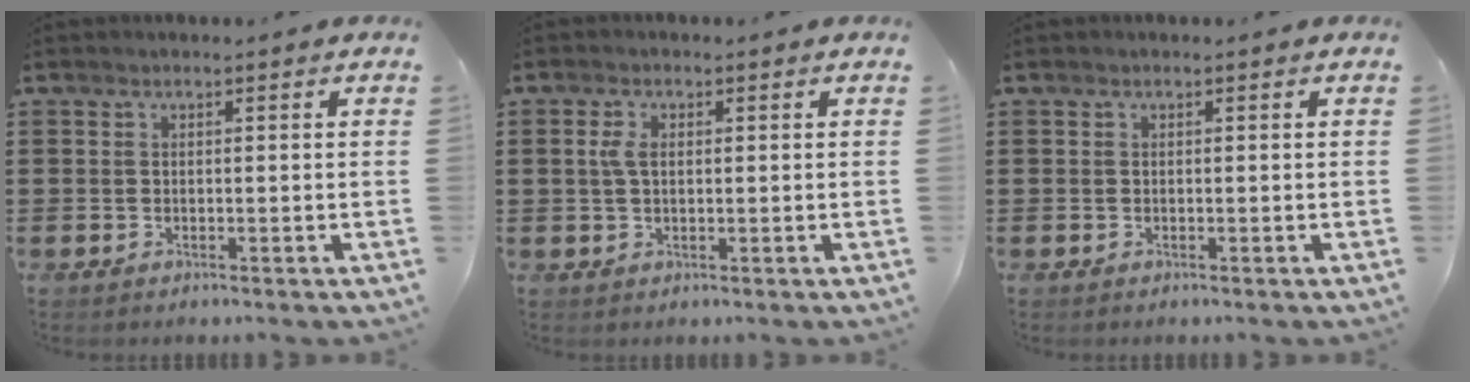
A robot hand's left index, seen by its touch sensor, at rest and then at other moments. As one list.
[{"total": 2.8, "force": [0.4, 1.6, 2.3], "torque": [-0.057, 0.006, 0.004]}, {"total": 0.0}]